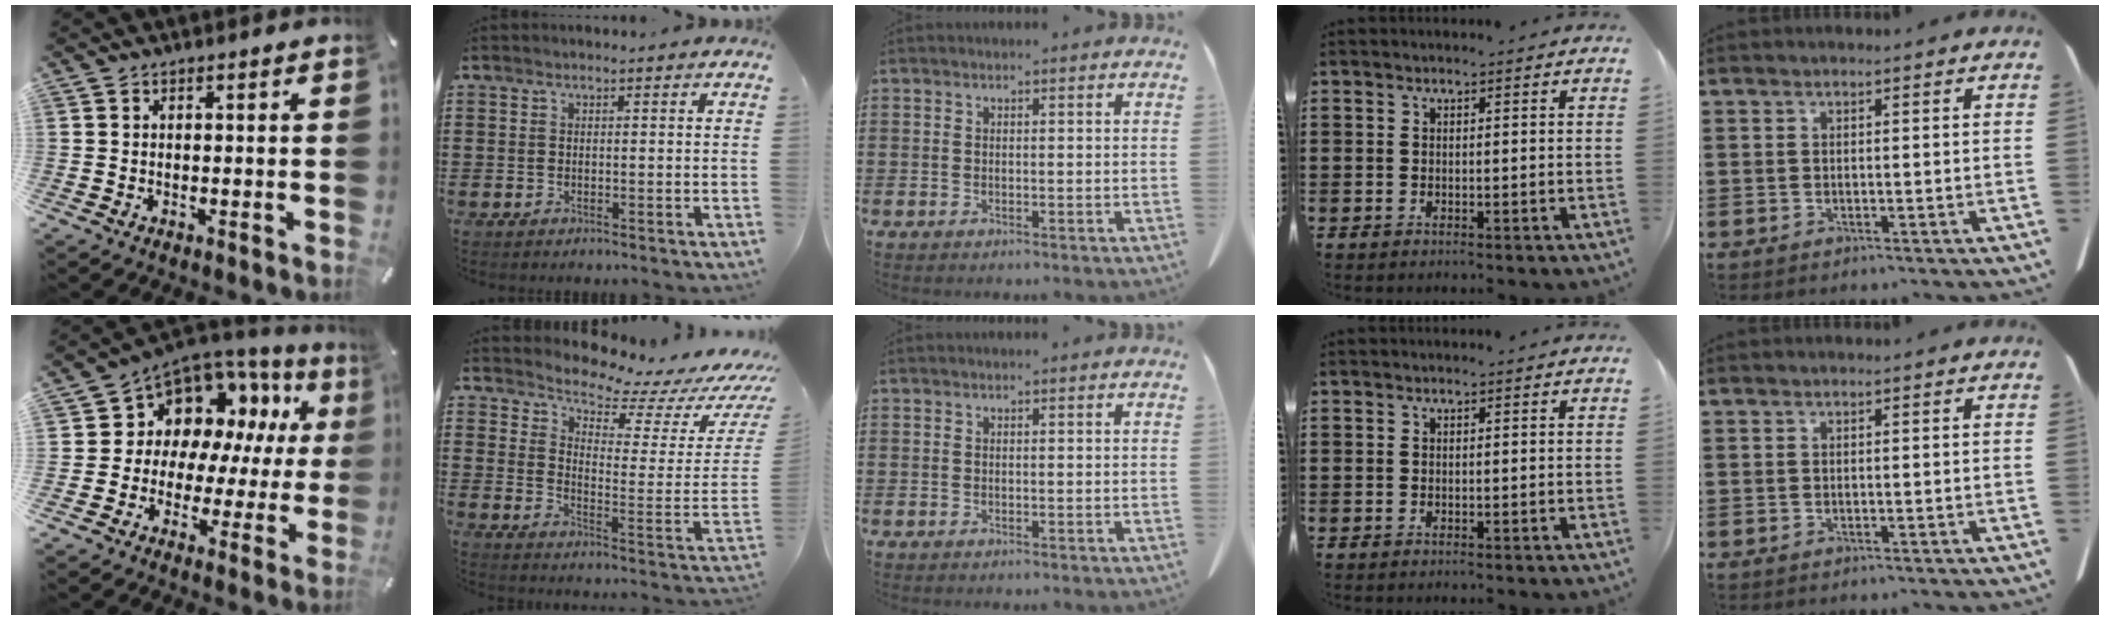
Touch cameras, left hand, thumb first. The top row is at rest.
{"thumb": {"total": 10.7, "force": [5.0, 8.9, 3.2], "torque": [-0.059, -0.053, 0.097]}, "index": {"total": 6.1, "force": [5.8, 0.9, 1.6], "torque": [-0.050, -0.058, 0.095]}}